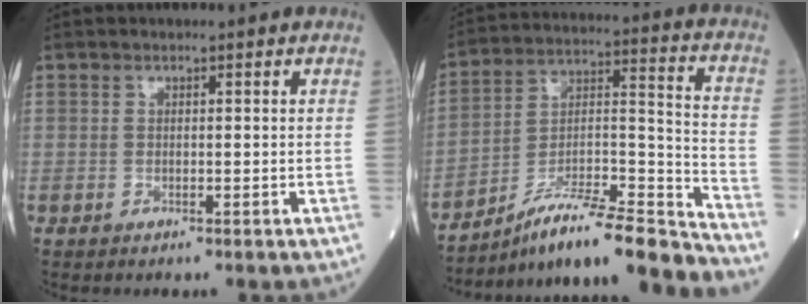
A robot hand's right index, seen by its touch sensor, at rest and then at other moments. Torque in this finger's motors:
{"motor_torque": [-0.09, -0.39, 0.06, 0.02]}